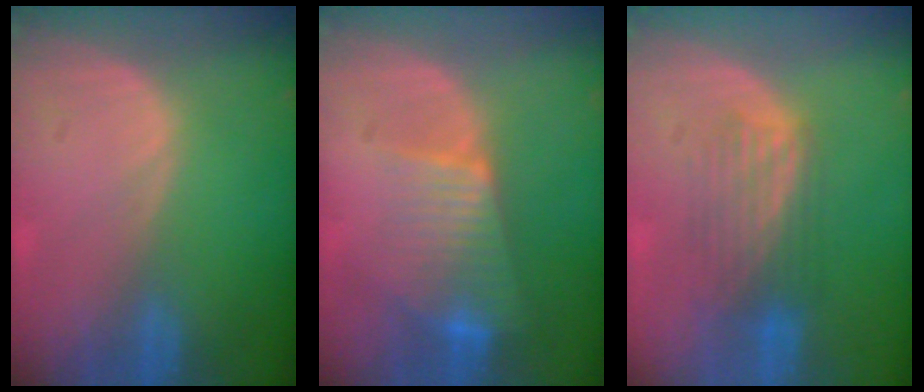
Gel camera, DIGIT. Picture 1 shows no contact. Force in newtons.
{"total": 7.7, "press": 6.6, "slide": 4.0}
{"total": 5.2, "press": 5.1, "slide": 0.3}